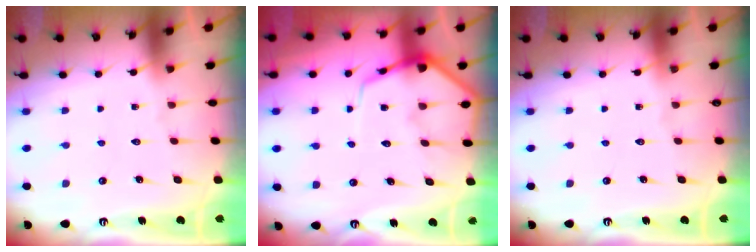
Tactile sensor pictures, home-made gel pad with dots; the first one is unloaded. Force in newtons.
{"total": 7.8, "press": 7.8, "slide": 0.8}
{"total": 0.0}